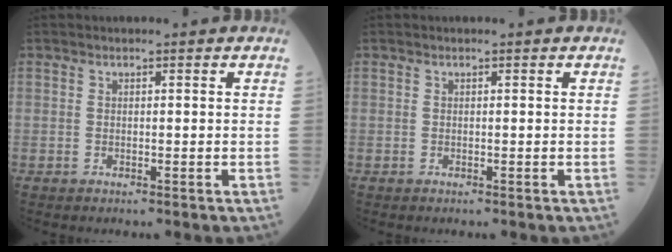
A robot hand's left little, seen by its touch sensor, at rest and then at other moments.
{"total": 0.0}